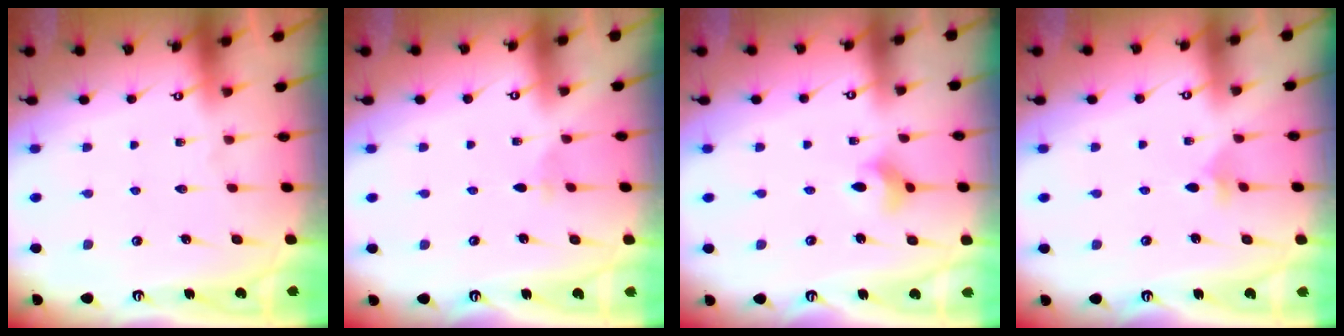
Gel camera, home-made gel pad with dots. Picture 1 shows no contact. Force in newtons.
{"total": 1.6, "press": 1.6, "slide": 0.4}
{"total": 4.3, "press": 4.2, "slide": 0.9}
{"total": 2.6, "press": 2.6, "slide": 0.6}